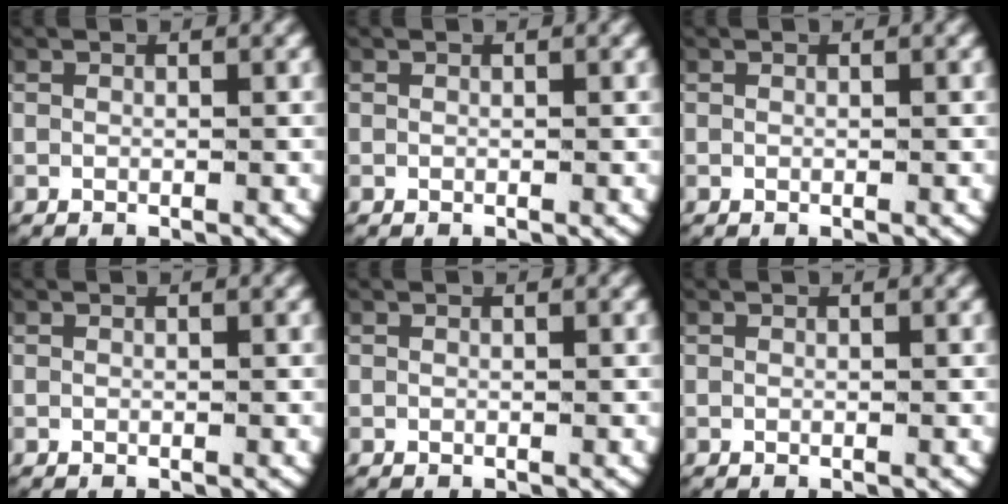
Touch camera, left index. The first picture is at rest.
{"total": 0.0}
{"total": 0.0}
{"total": 0.0}
{"total": 0.0}
{"total": 0.0}